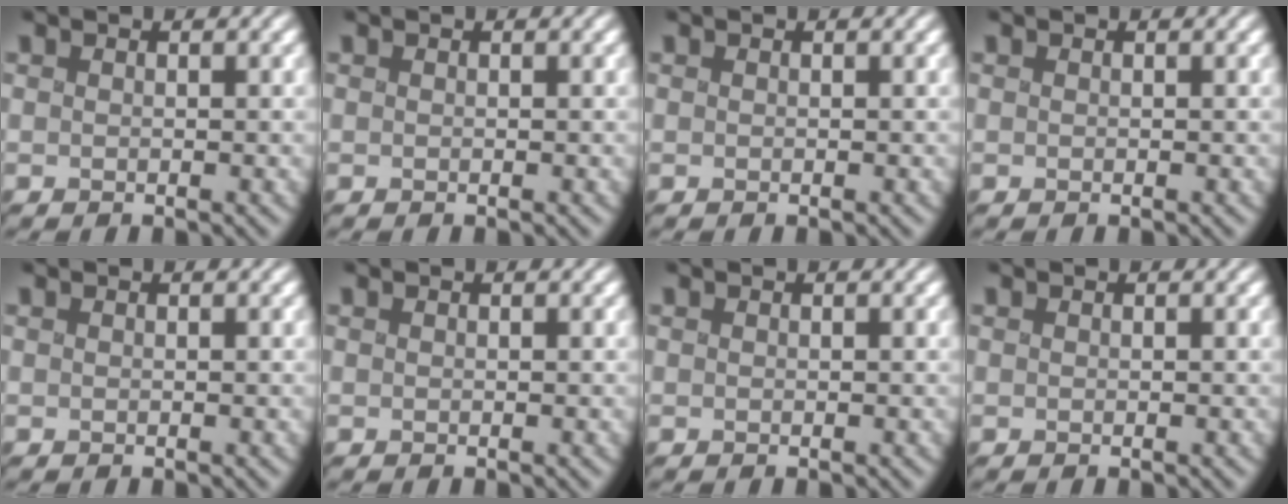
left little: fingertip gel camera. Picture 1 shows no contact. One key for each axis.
{"total": 0.0}
{"total": 0.0}
{"total": 0.0}
{"total": 0.0}
{"total": 0.0}
{"total": 0.0}
{"total": 0.0}